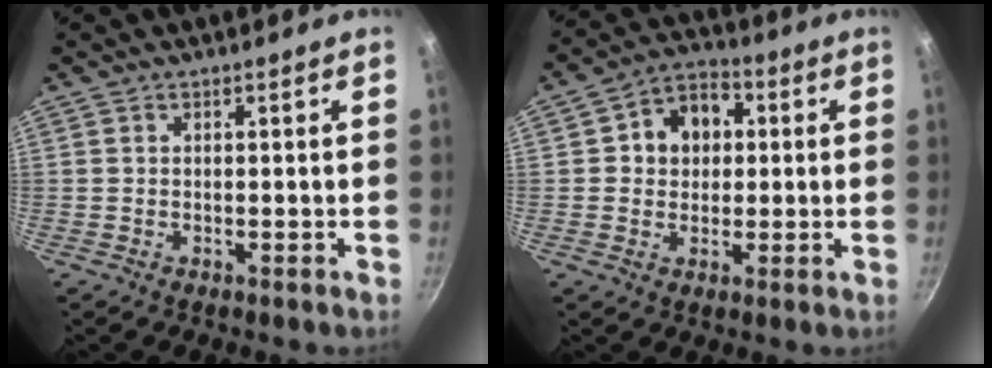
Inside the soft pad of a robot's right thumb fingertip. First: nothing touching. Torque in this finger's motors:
{"motor_torque": [-0.44, 0.90, 0.31, -0.37, 0.19]}